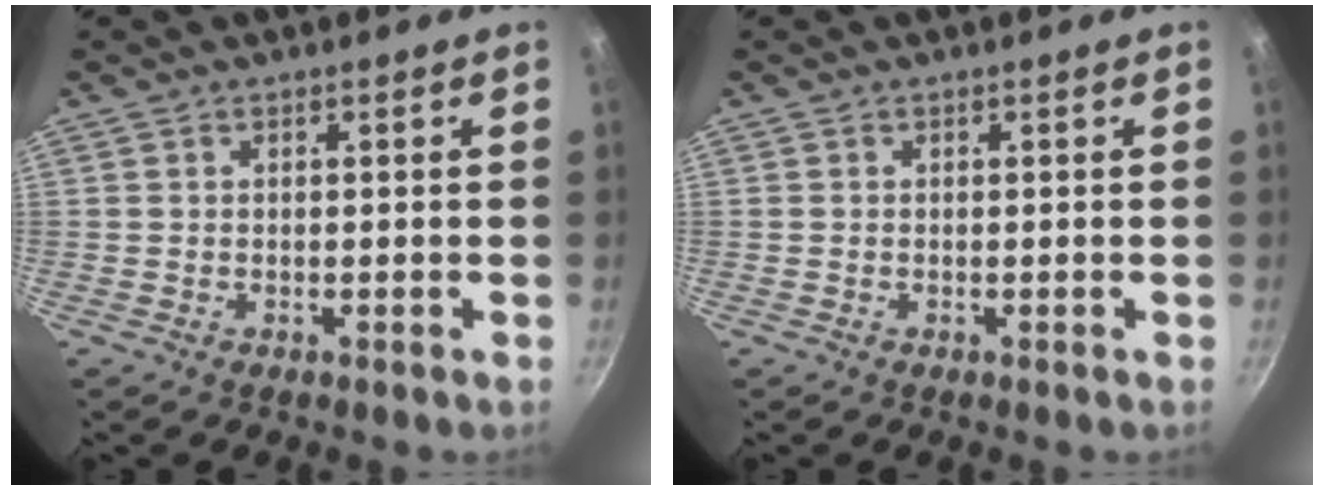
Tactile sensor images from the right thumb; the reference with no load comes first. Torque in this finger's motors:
{"motor_torque": [-0.09, -0.10, -0.27, 0.66, -0.01]}